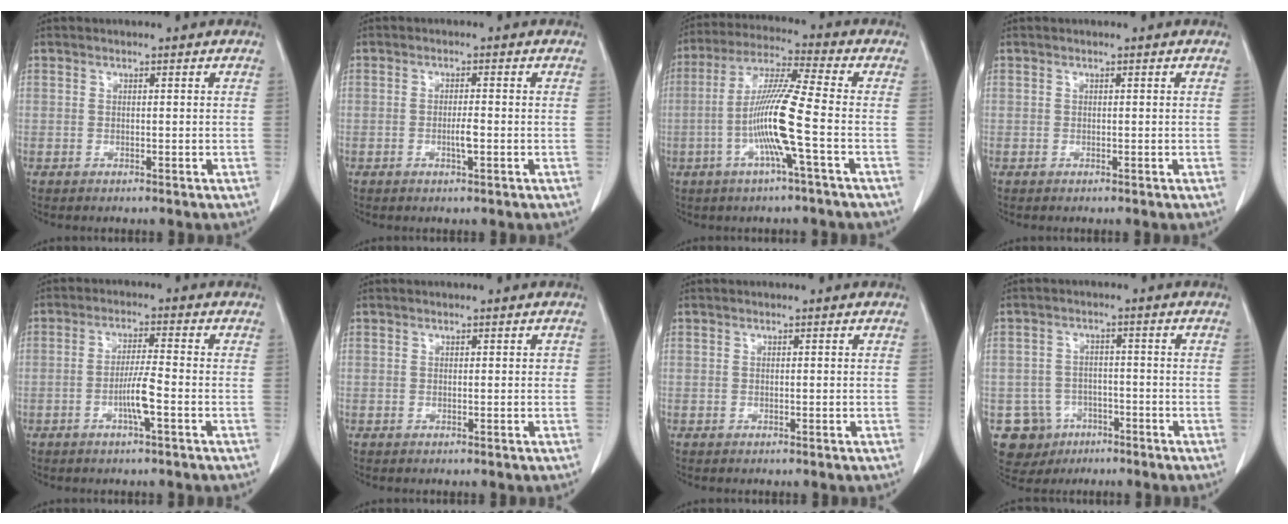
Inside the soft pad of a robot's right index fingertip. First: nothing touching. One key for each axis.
{"total": 2.0, "fx": -0.6, "fy": 0.2, "fz": 1.9, "tx": -0.038, "ty": -0.001, "tz": -0.009}
{"total": 11.3, "fx": -2.8, "fy": -0.8, "fz": 10.9, "tx": -0.216, "ty": -0.001, "tz": -0.062}
{"total": 0.0}
{"total": 4.5, "fx": -1.7, "fy": -0.2, "fz": 4.2, "tx": -0.081, "ty": -0.001, "tz": -0.032}
{"total": 0.6, "fx": 0.1, "fy": 0.4, "fz": 0.4, "tx": -0.003, "ty": 0.007, "tz": 0.003}
{"total": 0.0}
{"total": 7.1, "fx": -3.3, "fy": 6.2, "fz": 0.6, "tx": -0.015, "ty": 0.009, "tz": -0.043}